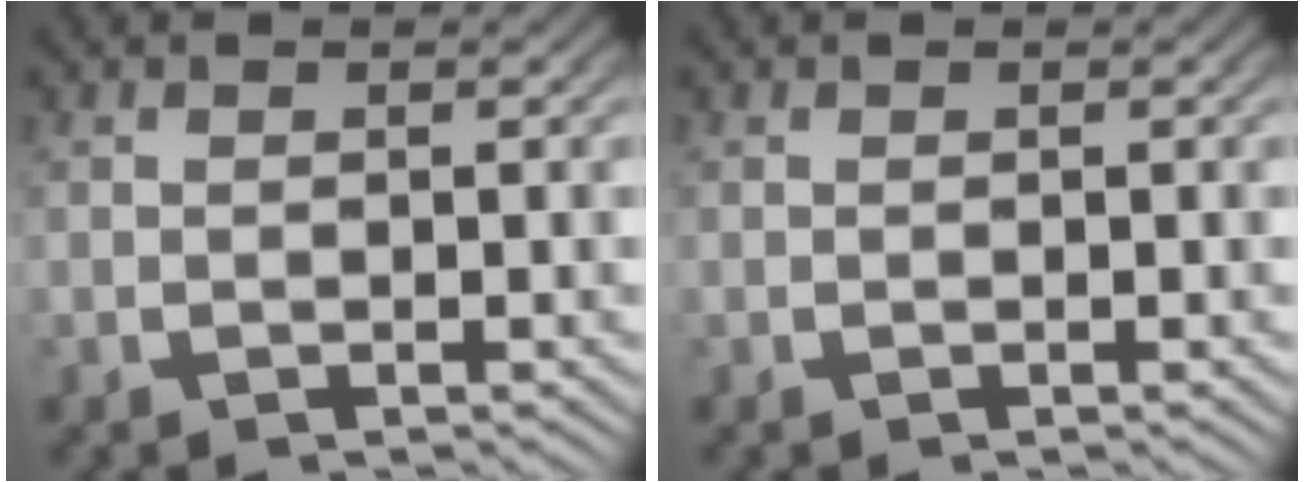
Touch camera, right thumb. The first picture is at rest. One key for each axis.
{"total": 0.0}